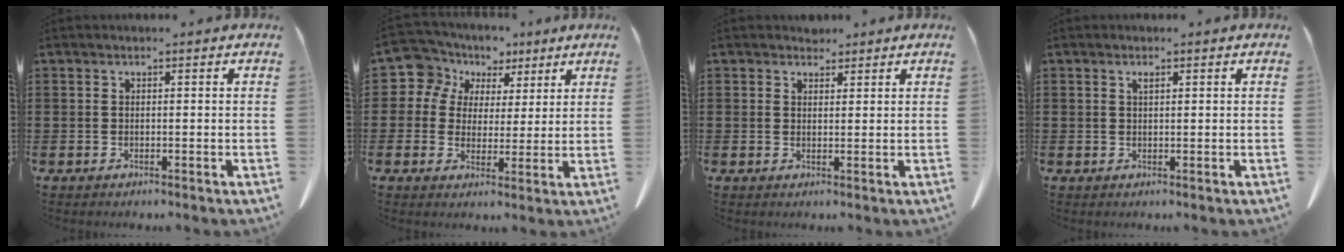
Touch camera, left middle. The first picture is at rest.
{"total": 7.4, "force": [4.0, 6.2, 1.0], "torque": [-0.068, -0.016, 0.074]}
{"total": 1.8, "force": [1.6, 0.7, 0.1], "torque": [0.002, -0.001, 0.031]}
{"total": 0.9, "force": [0.5, 0.2, 0.7], "torque": [-0.017, 0.000, 0.009]}